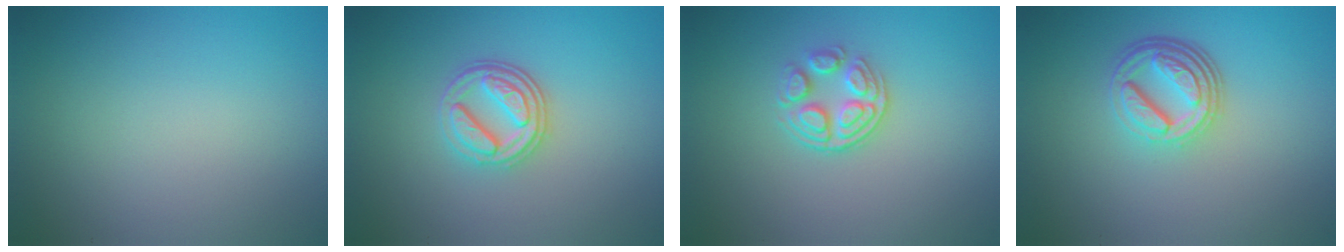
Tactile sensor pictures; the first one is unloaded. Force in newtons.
{"total": 3.8, "press": 3.2, "slide": 2.1}
{"total": 3.1, "press": 2.6, "slide": 1.8}
{"total": 4.7, "press": 3.4, "slide": 3.2}